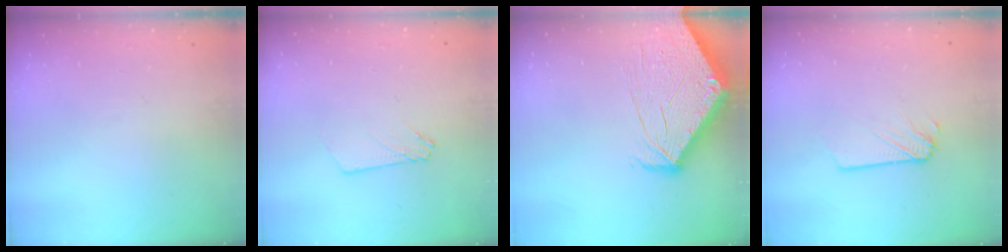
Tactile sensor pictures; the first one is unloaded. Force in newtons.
{"total": 2.5, "press": 2.5, "slide": 0.2}
{"total": 8.7, "press": 8.6, "slide": 1.0}
{"total": 1.9, "press": 1.9, "slide": 0.1}